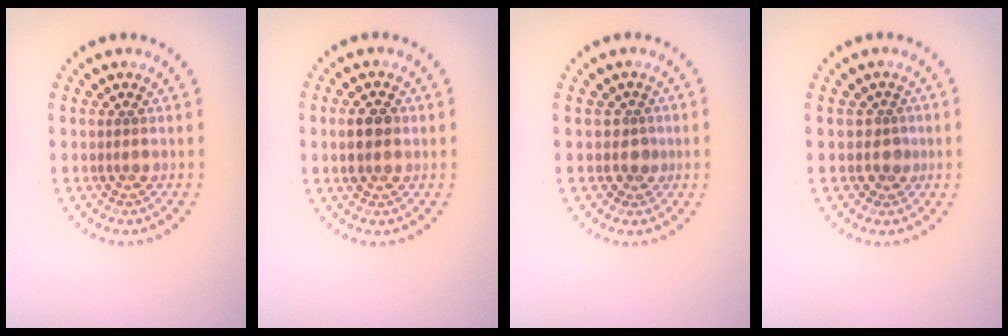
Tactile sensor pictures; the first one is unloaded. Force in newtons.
{"total": 2.7, "press": 2.7, "slide": 0.2}
{"total": 1.6, "press": 1.2, "slide": 1.0}
{"total": 1.6, "press": 1.2, "slide": 1.0}